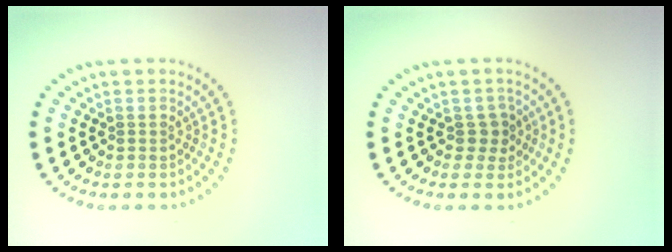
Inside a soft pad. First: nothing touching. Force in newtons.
{"total": 1.6, "press": 1.3, "slide": 0.9}